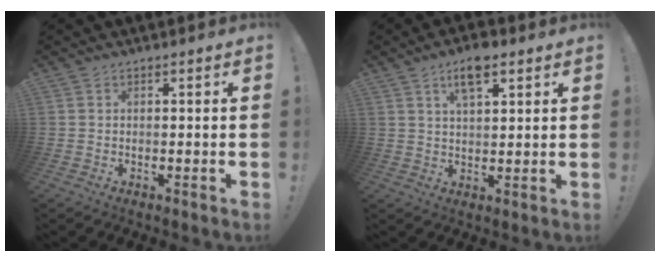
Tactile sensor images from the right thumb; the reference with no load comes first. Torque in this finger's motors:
{"motor_torque": [0.24, 0.68, 0.17, 0.66, 0.04]}